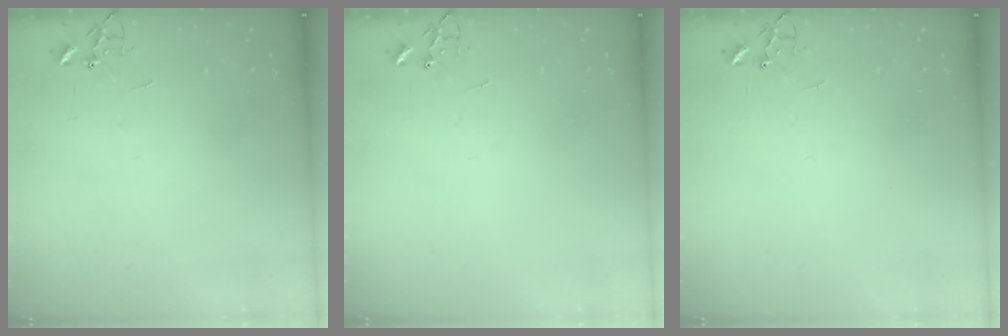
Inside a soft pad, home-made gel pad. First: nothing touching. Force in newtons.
{"total": 0.0}
{"total": 0.0}